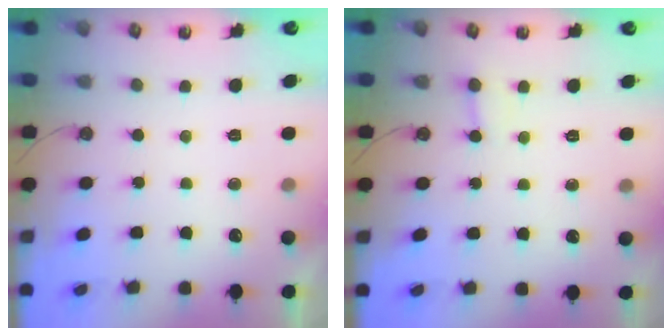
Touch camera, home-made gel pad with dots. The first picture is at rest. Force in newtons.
{"total": 2.1, "press": 2.1, "slide": 0.1}